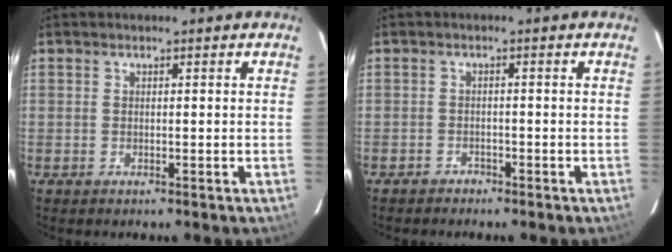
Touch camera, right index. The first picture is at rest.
{"total": 2.0, "force": [-1.8, 0.7, -0.5], "torque": [0.000, 0.003, -0.033]}